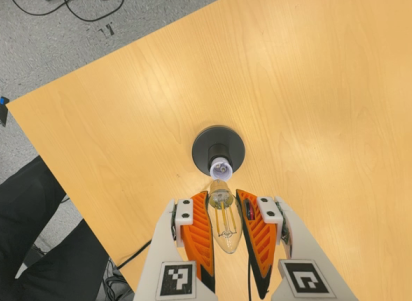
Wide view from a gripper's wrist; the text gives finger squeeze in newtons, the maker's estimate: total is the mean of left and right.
{"total": 23.1, "left": 24.6, "right": 21.6}